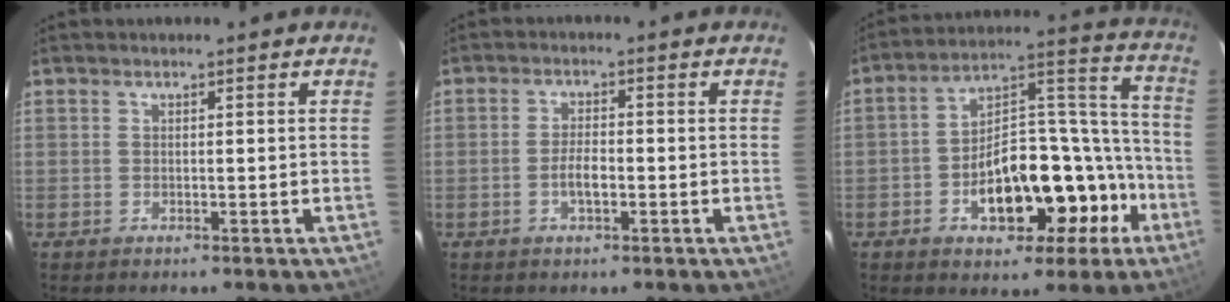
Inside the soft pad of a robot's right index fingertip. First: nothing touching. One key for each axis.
{"total": 3.3, "fx": -1.3, "fy": 1.2, "fz": 2.7, "tx": -0.057, "ty": 0.001, "tz": -0.022}
{"total": 20.1, "fx": -9.3, "fy": 10.5, "fz": 14.3, "tx": -0.215, "ty": 0.057, "tz": -0.123}